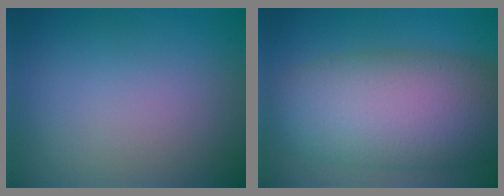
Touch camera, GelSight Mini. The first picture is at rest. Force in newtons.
{"total": 11.4, "press": 11.4, "slide": 0.5}